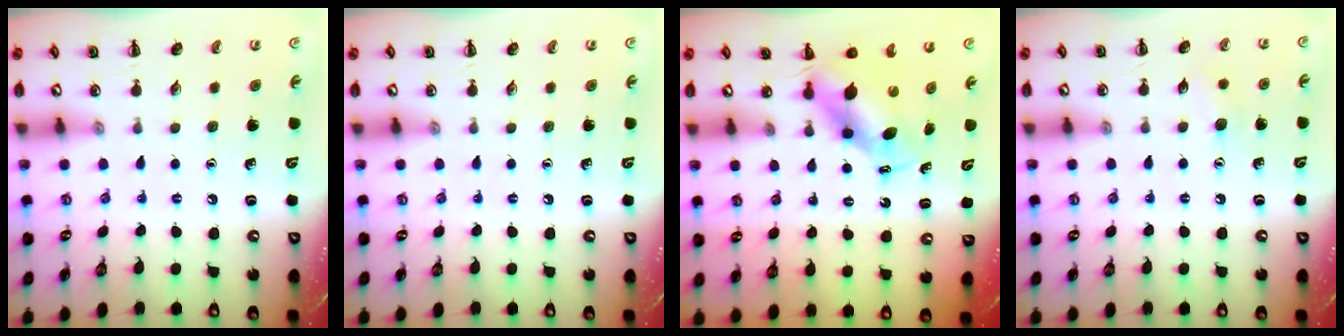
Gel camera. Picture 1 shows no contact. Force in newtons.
{"total": 0.0}
{"total": 5.5, "press": 5.3, "slide": 1.6}
{"total": 6.4, "press": 6.2, "slide": 1.6}